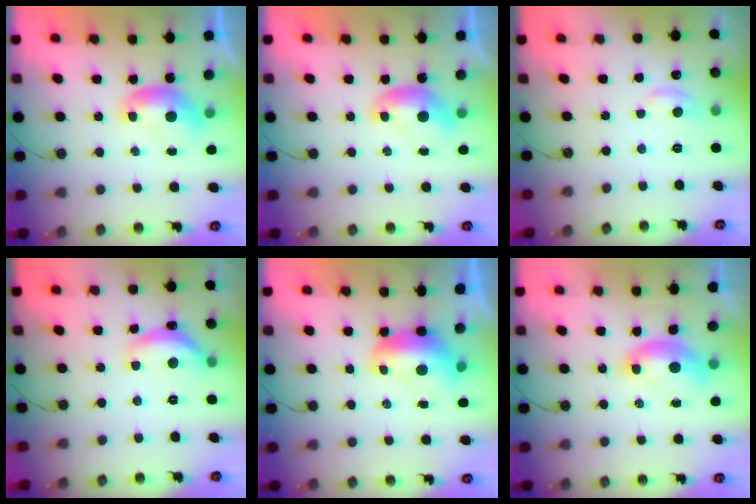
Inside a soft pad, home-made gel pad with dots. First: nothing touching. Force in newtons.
{"total": 0.0}
{"total": 1.8, "press": 1.5, "slide": 1.0}
{"total": 6.7, "press": 6.7, "slide": 0.6}
{"total": 2.4, "press": 2.2, "slide": 0.8}
{"total": 2.0, "press": 1.9, "slide": 0.6}